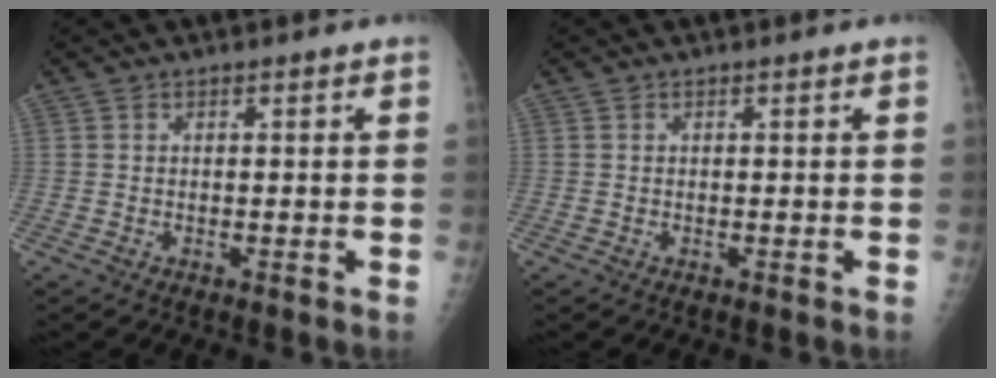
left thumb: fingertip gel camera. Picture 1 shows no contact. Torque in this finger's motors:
{"motor_torque": [0.01, 0.01, -0.05, -0.10, 0.00]}